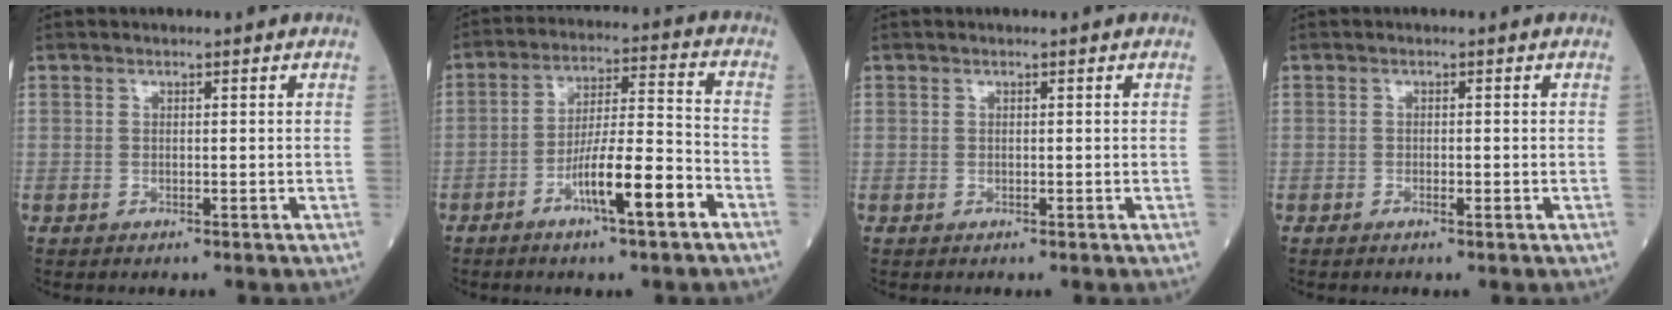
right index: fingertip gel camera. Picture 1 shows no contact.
{"total": 10.9, "force": [-5.3, 0.8, 9.5], "torque": [-0.166, 0.004, -0.092]}
{"total": 0.0}
{"total": 1.1, "force": [-0.4, 0.3, 1.0], "torque": [-0.019, -0.002, -0.006]}